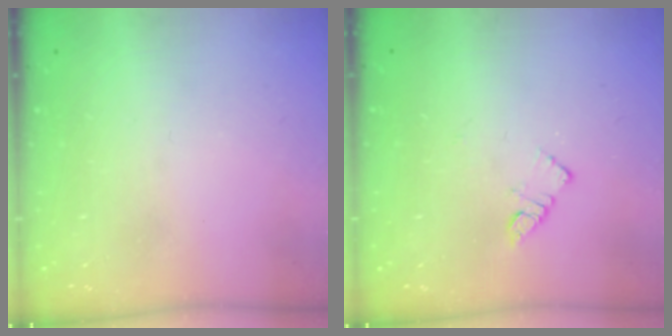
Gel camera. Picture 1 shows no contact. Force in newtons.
{"total": 3.9, "press": 3.9, "slide": 0.4}